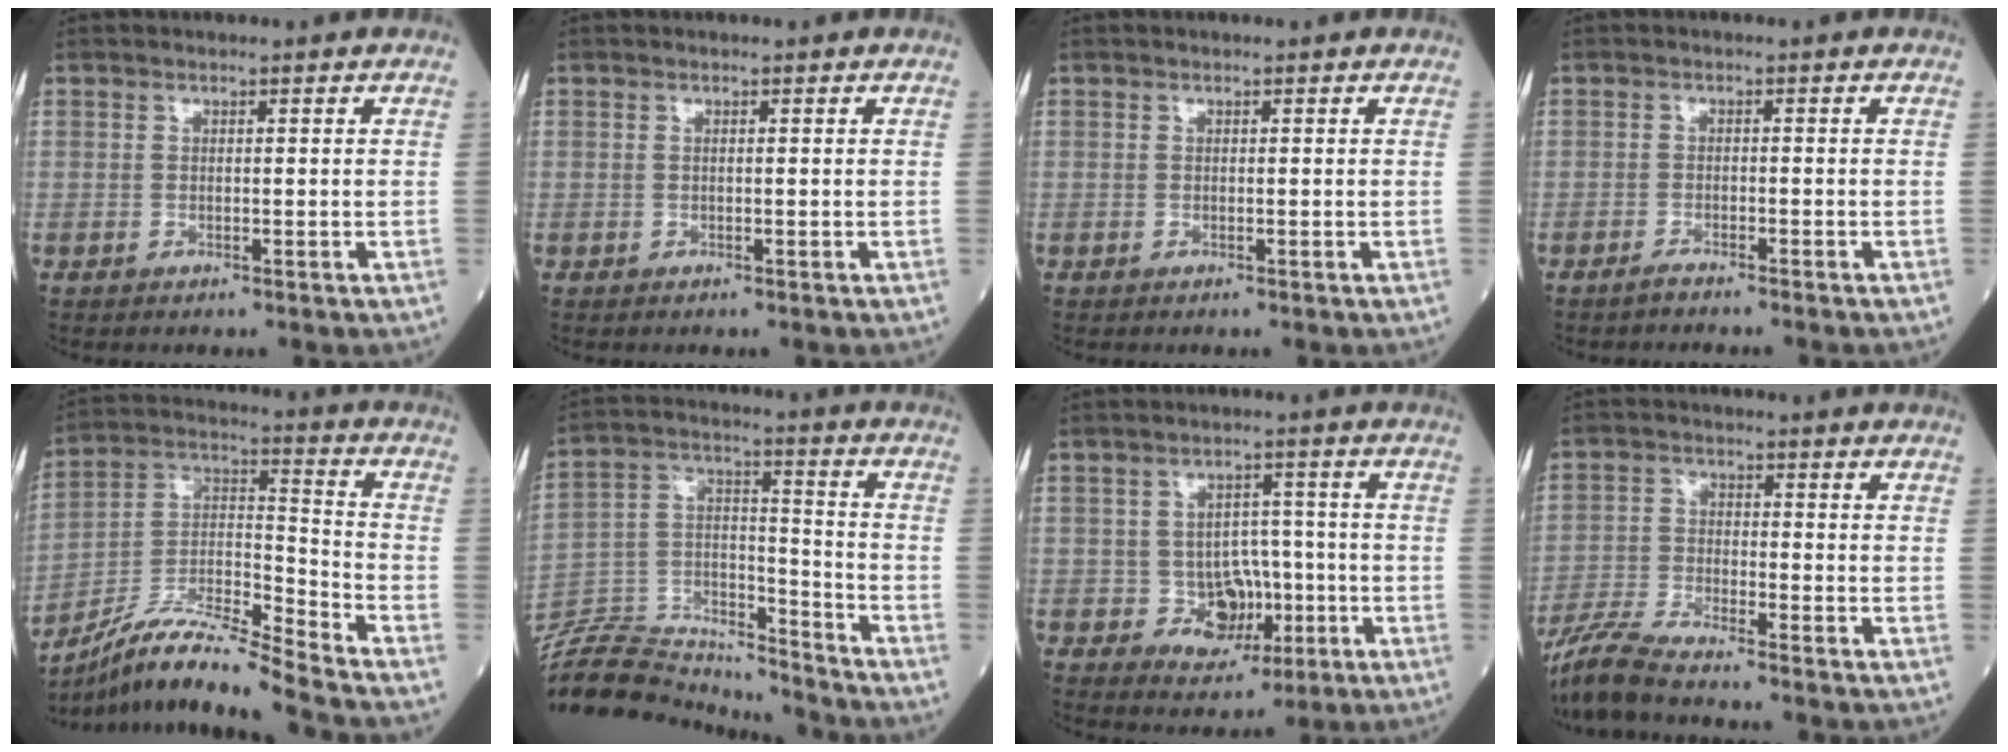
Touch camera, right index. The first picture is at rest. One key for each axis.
{"total": 0.0}
{"total": 0.0}
{"total": 1.9, "fx": -1.8, "fy": -0.1, "fz": 0.7, "tx": -0.017, "ty": -0.001, "tz": -0.026}
{"total": 14.8, "fx": -13.3, "fy": -0.9, "fz": 6.6, "tx": -0.122, "ty": 0.014, "tz": -0.241}
{"total": 22.7, "fx": -21.7, "fy": 4.6, "fz": 4.9, "tx": -0.140, "ty": 0.020, "tz": -0.356}
{"total": 6.5, "fx": -1.7, "fy": 5.3, "fz": 3.3, "tx": -0.040, "ty": 0.013, "tz": -0.018}
{"total": 7.4, "fx": -6.7, "fy": -0.5, "fz": 3.0, "tx": -0.064, "ty": -0.027, "tz": -0.132}